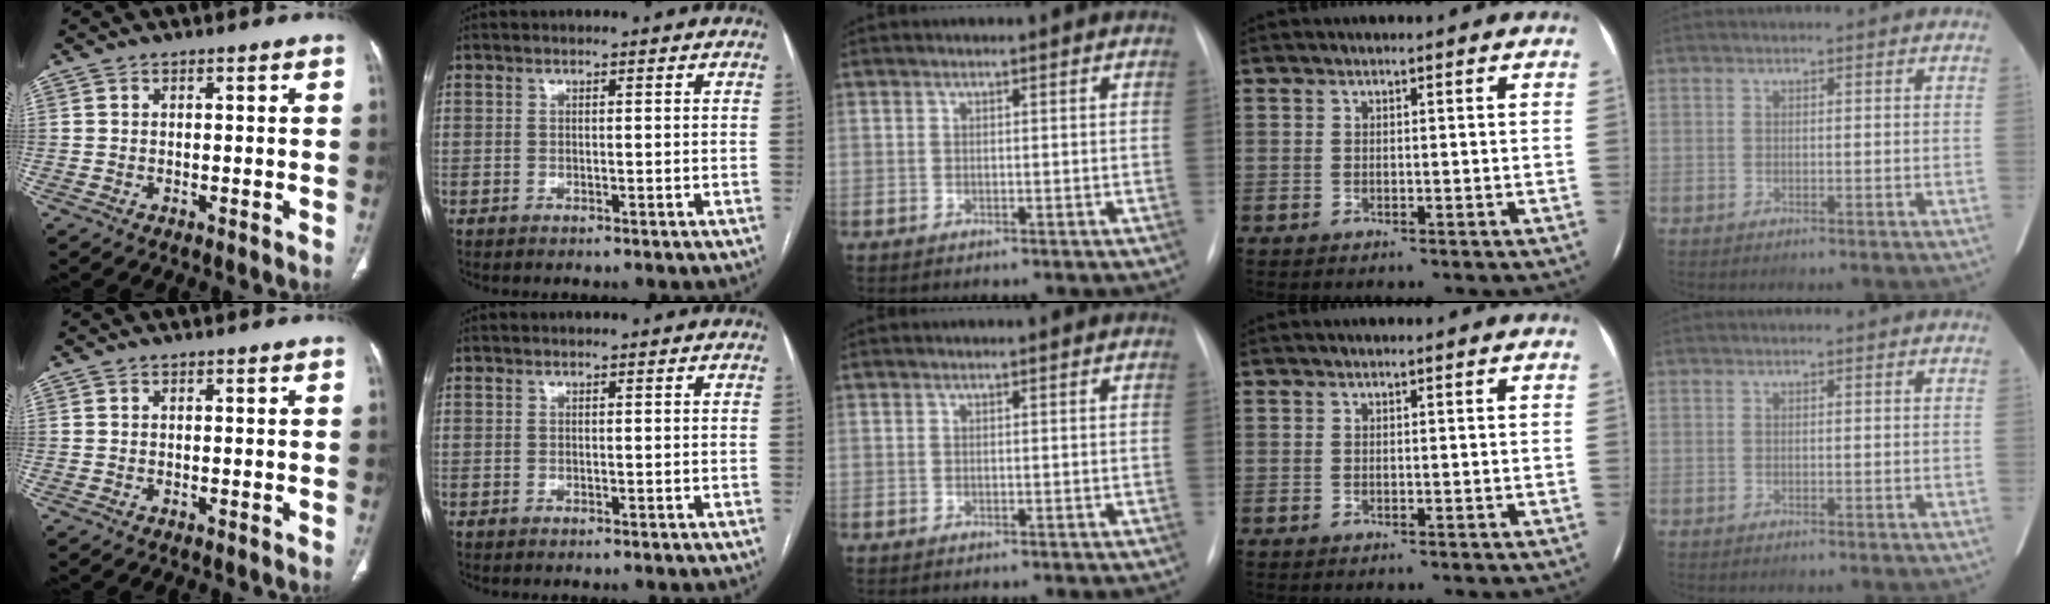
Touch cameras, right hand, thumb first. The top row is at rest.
{}